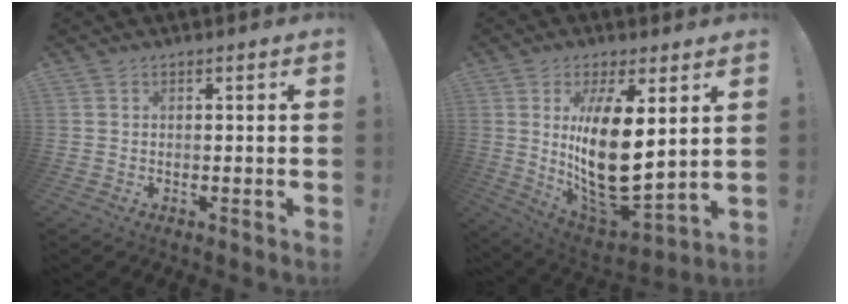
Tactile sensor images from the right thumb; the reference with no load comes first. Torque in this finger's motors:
{"motor_torque": [1.74, 3.27, 2.23, 0.10, 0.79]}